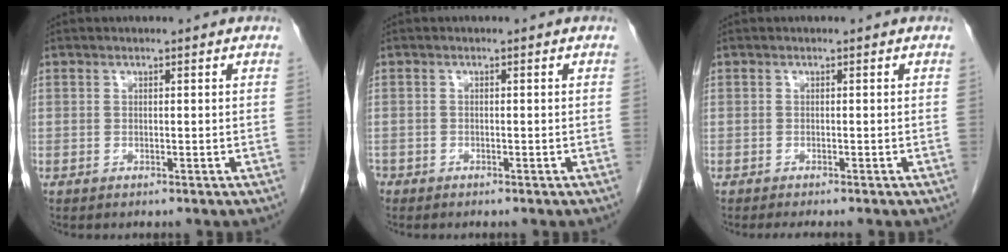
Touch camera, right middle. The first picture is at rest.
{"total": 1.2, "force": [-1.0, 0.8, 0.2], "torque": [-0.010, 0.000, -0.018]}
{"total": 2.5, "force": [-2.2, 0.1, 1.3], "torque": [-0.013, -0.004, -0.029]}